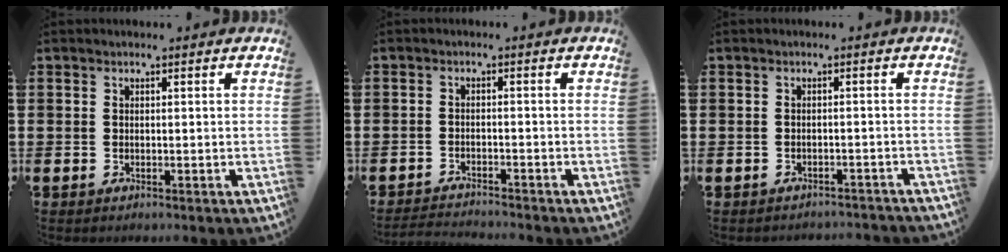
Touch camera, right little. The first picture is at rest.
{"total": 1.8, "force": [-1.8, -0.2, 0.0], "torque": [-0.002, 0.001, -0.036]}
{"total": 1.1, "force": [-1.1, 0.0, 0.0], "torque": [-0.002, 0.002, -0.023]}